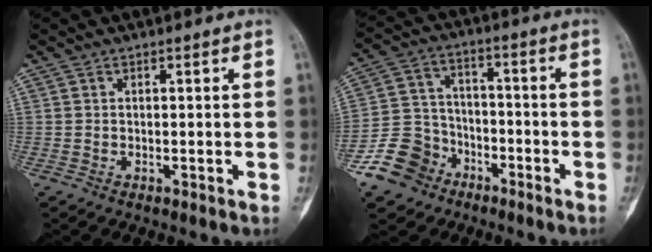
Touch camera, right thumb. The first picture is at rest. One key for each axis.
{"total": 10.6, "fx": -6.6, "fy": 8.0, "fz": 2.4, "tx": -0.022, "ty": 0.059, "tz": -0.126}